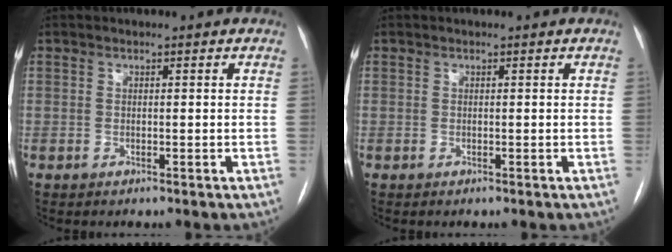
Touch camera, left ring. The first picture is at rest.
{"total": 0.0}